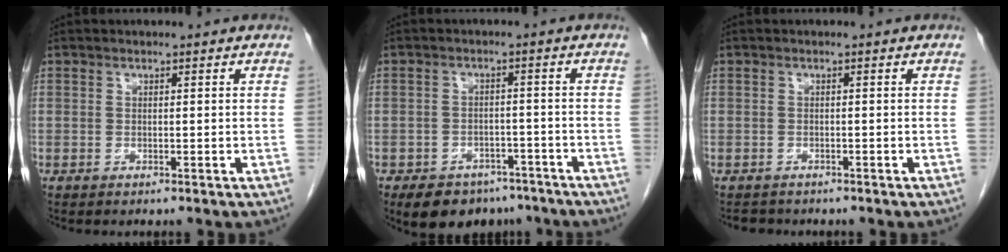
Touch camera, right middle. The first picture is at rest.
{"total": 8.9, "force": [-6.7, 5.3, 2.7], "torque": [-0.033, 0.007, -0.091]}
{"total": 1.8, "force": [-1.6, 0.8, 0.1], "torque": [-0.009, -0.004, -0.025]}